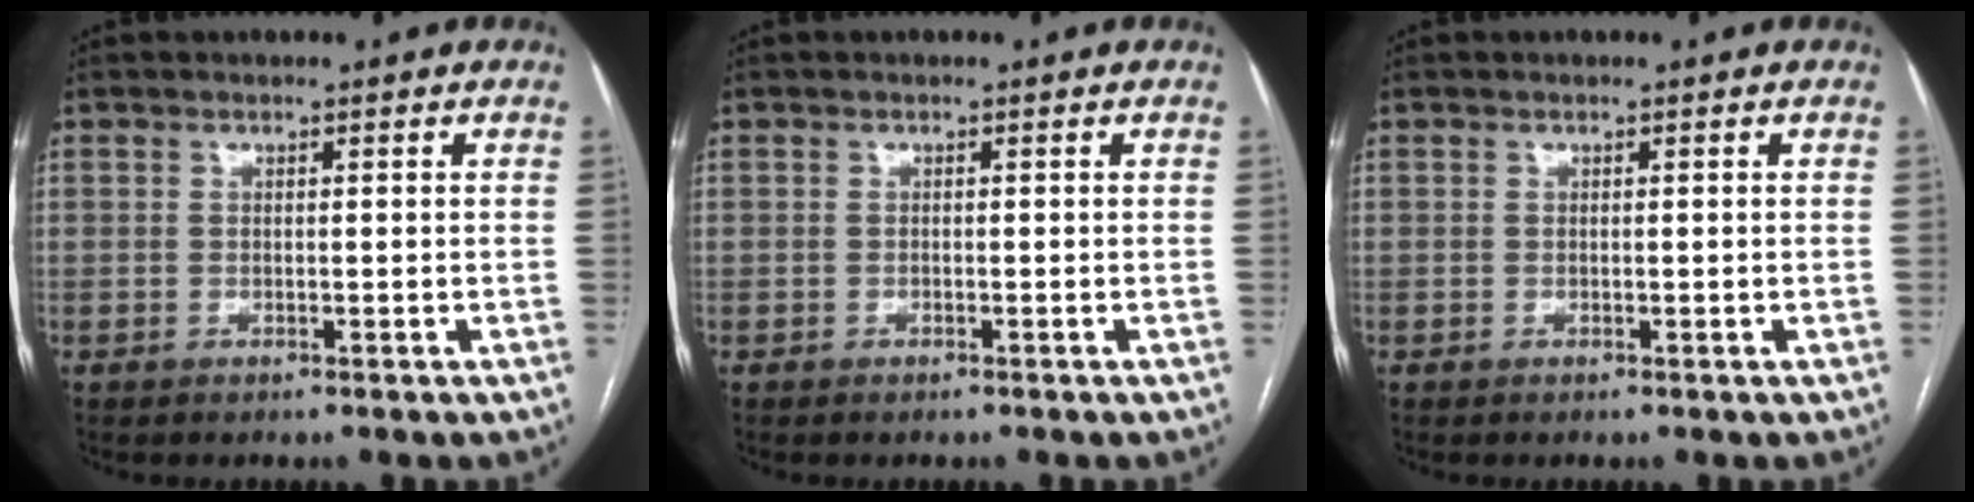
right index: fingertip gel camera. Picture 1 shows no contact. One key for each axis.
{"total": 0.0}
{"total": 0.0}